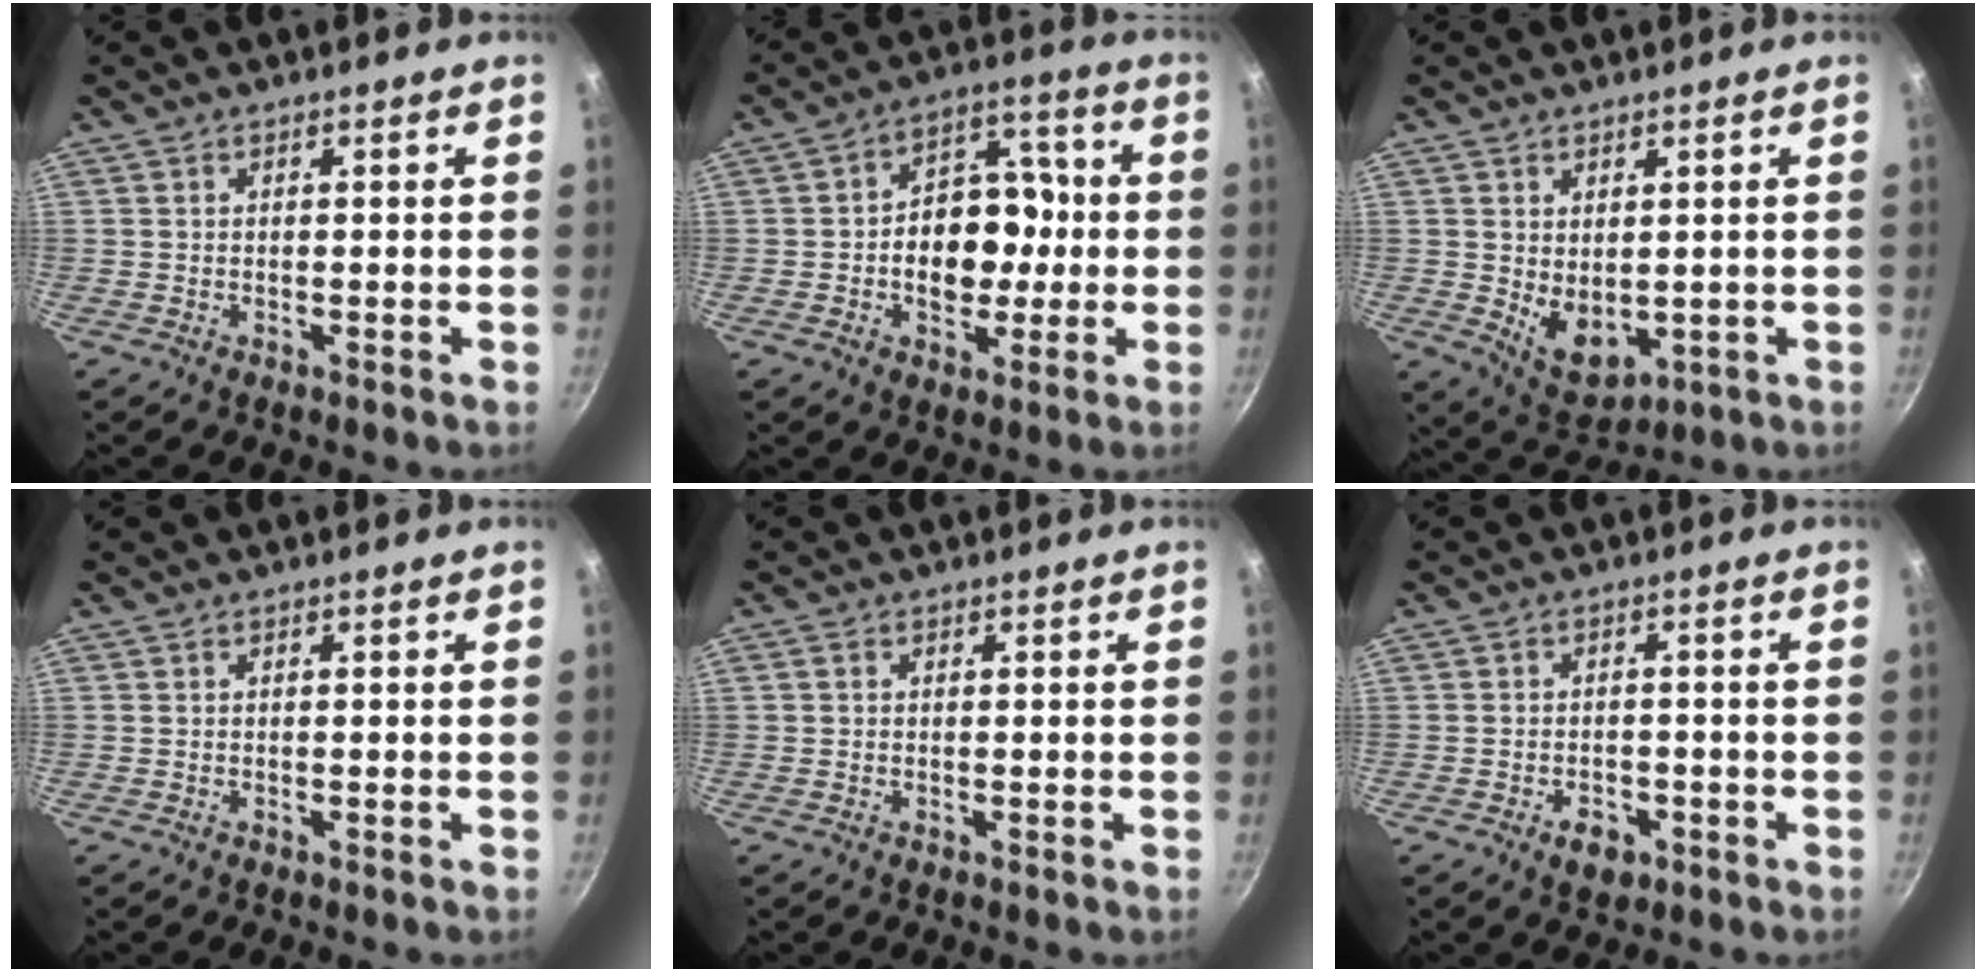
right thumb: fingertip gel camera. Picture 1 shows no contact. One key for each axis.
{"total": 13.1, "fx": -1.3, "fy": 9.6, "fz": 8.8, "tx": -0.081, "ty": 0.025, "tz": -0.028}
{"total": 7.1, "fx": 0.7, "fy": 4.7, "fz": 5.2, "tx": -0.065, "ty": -0.023, "tz": 0.033}
{"total": 0.0}
{"total": 0.7, "fx": 0.2, "fy": 0.6, "fz": 0.4, "tx": -0.007, "ty": 0.002, "tz": 0.003}
{"total": 4.1, "fx": -2.0, "fy": 2.6, "fz": 2.3, "tx": -0.029, "ty": 0.014, "tz": -0.025}